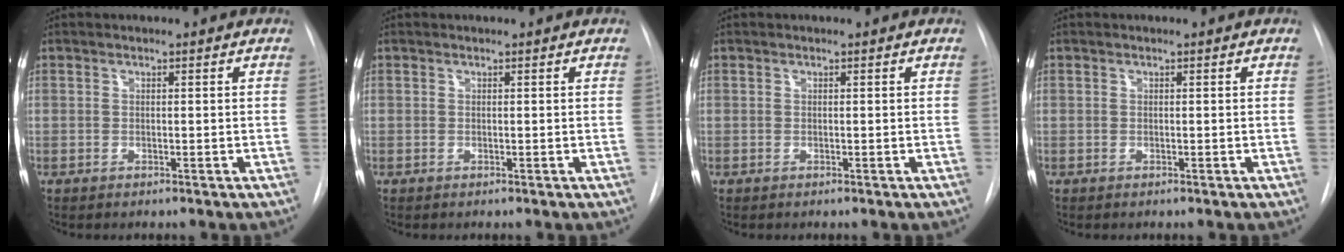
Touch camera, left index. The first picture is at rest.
{"total": 0.0}
{"total": 0.0}
{"total": 0.0}